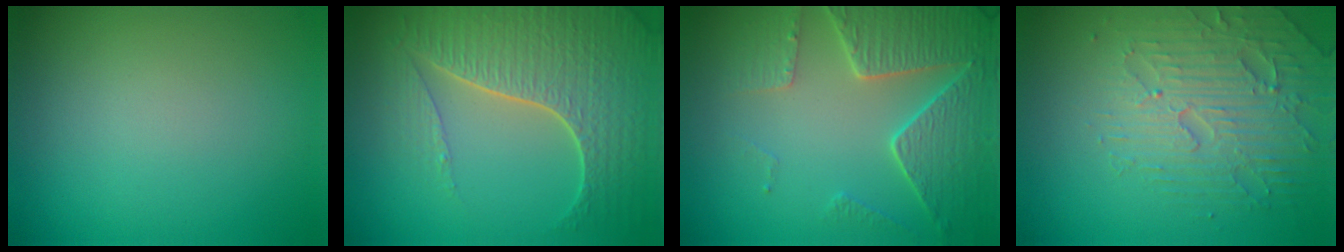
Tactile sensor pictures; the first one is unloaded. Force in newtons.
{"total": 7.5, "press": 5.5, "slide": 5.2}
{"total": 5.7, "press": 4.9, "slide": 3.0}
{"total": 4.2, "press": 4.1, "slide": 0.7}